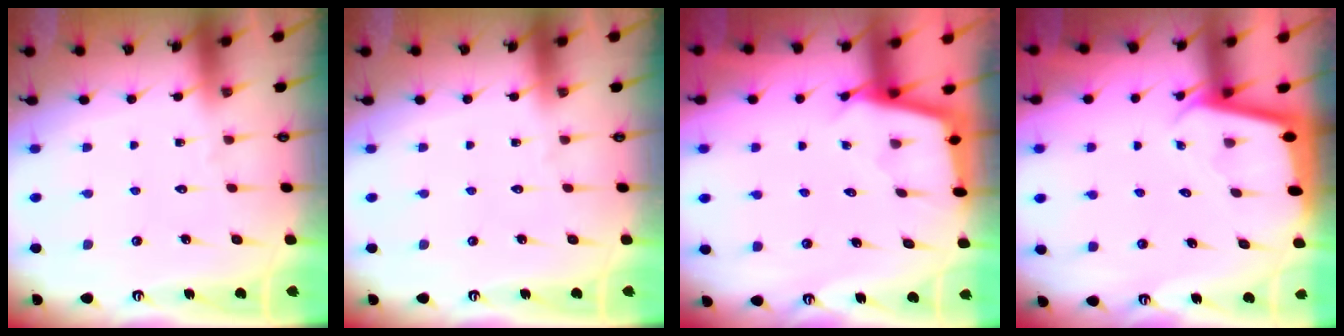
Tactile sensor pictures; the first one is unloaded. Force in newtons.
{"total": 0.0}
{"total": 2.4, "press": 2.4, "slide": 0.2}
{"total": 1.8, "press": 1.7, "slide": 0.2}